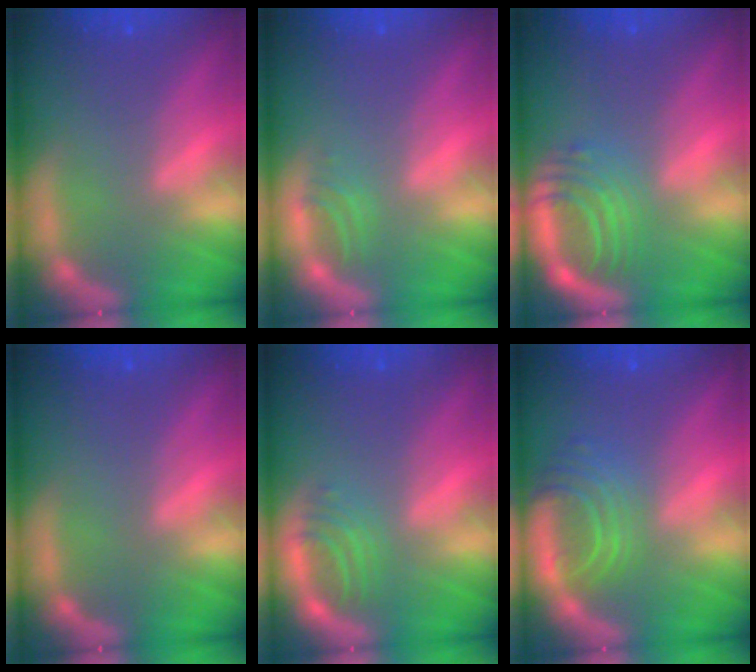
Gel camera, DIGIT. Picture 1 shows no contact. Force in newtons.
{"total": 1.5}
{"total": 6.1}
{"total": 0.0}
{"total": 2.9}
{"total": 5.5}